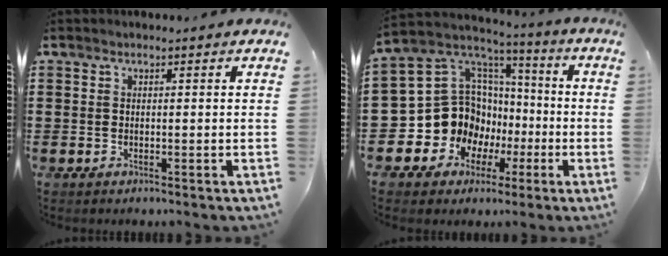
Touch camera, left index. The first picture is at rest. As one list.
[{"total": 13.0, "force": [-2.8, 11.9, 4.5], "torque": [-0.151, -0.022, -0.034]}]